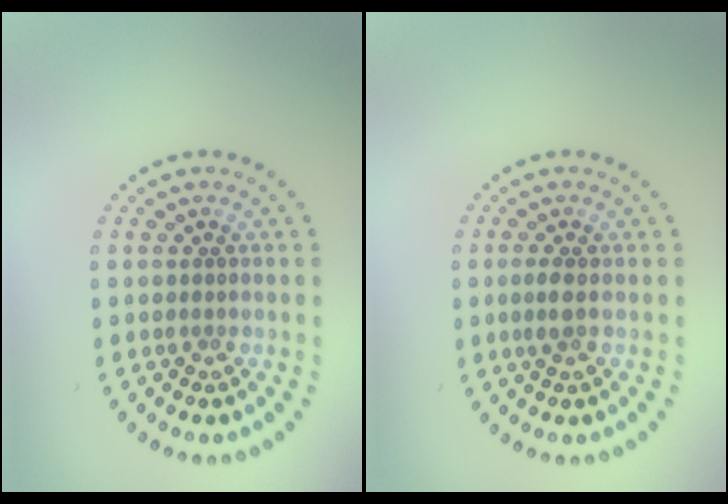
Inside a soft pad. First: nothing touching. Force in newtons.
{"total": 1.2, "press": 1.2, "slide": 0.5}